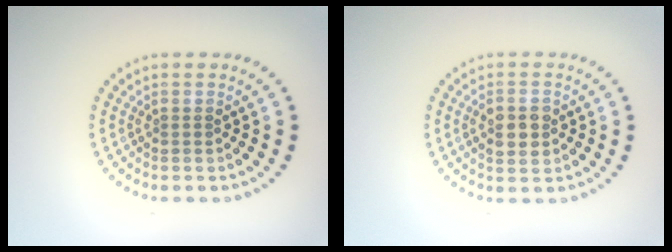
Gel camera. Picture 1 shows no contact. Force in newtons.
{"total": 2.9, "press": 2.9, "slide": 0.1}